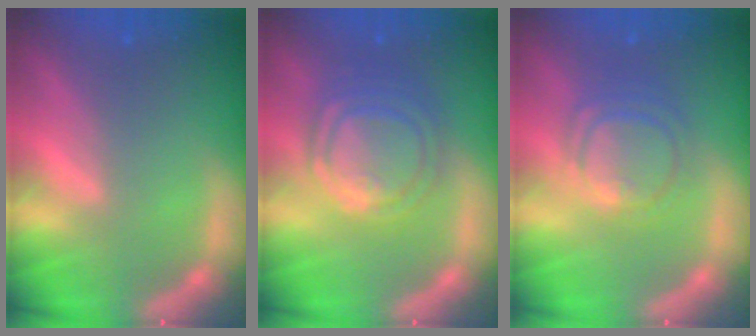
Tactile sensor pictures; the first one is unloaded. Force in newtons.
{"total": 8.6}
{"total": 5.6}